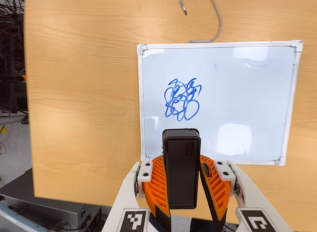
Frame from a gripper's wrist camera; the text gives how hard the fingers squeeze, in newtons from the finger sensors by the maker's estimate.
{"total": 7.5, "left": 6.7, "right": 8.4}